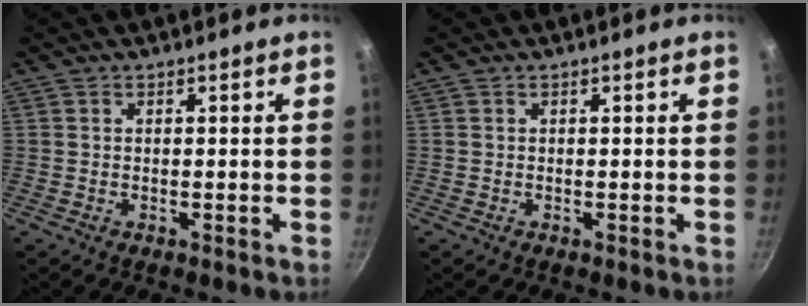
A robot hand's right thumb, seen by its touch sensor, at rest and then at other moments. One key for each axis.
{"total": 0.0}